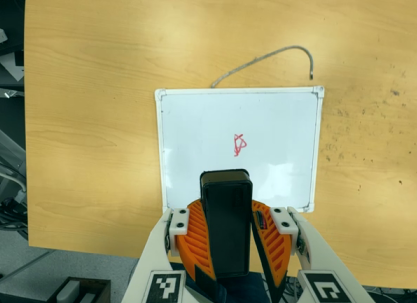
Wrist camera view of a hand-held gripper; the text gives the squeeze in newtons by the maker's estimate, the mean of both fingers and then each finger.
{"total": 10.9, "left": 10.6, "right": 11.1}